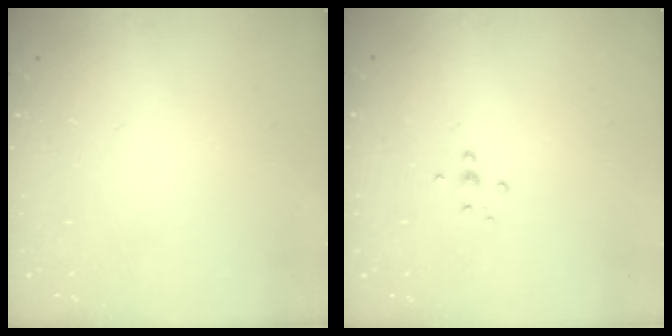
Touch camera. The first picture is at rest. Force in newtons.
{"total": 4.3, "press": 4.3, "slide": 0.8}